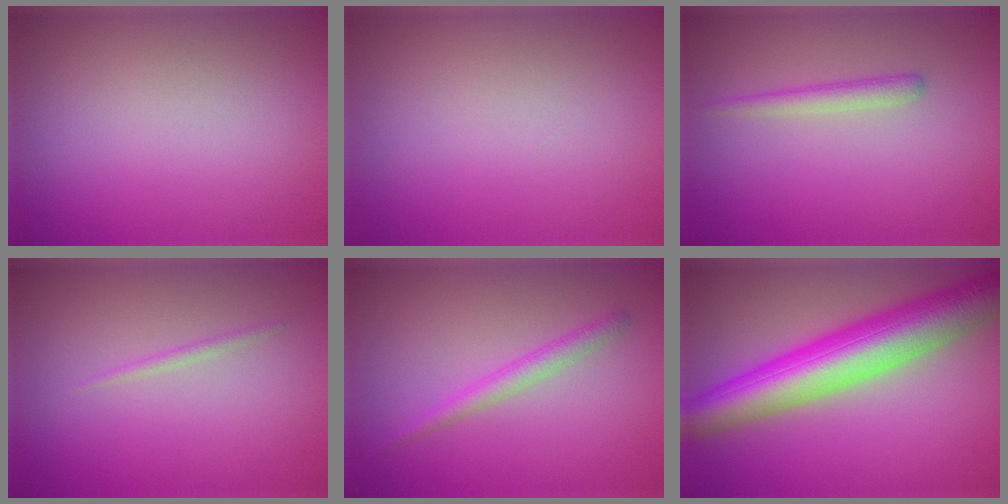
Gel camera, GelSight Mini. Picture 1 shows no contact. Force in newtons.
{"total": 0.0}
{"total": 1.5, "press": 1.5, "slide": 0.1}
{"total": 0.6, "press": 0.6, "slide": 0.0}
{"total": 1.8, "press": 1.8, "slide": 0.1}
{"total": 10.0, "press": 10.0, "slide": 0.3}